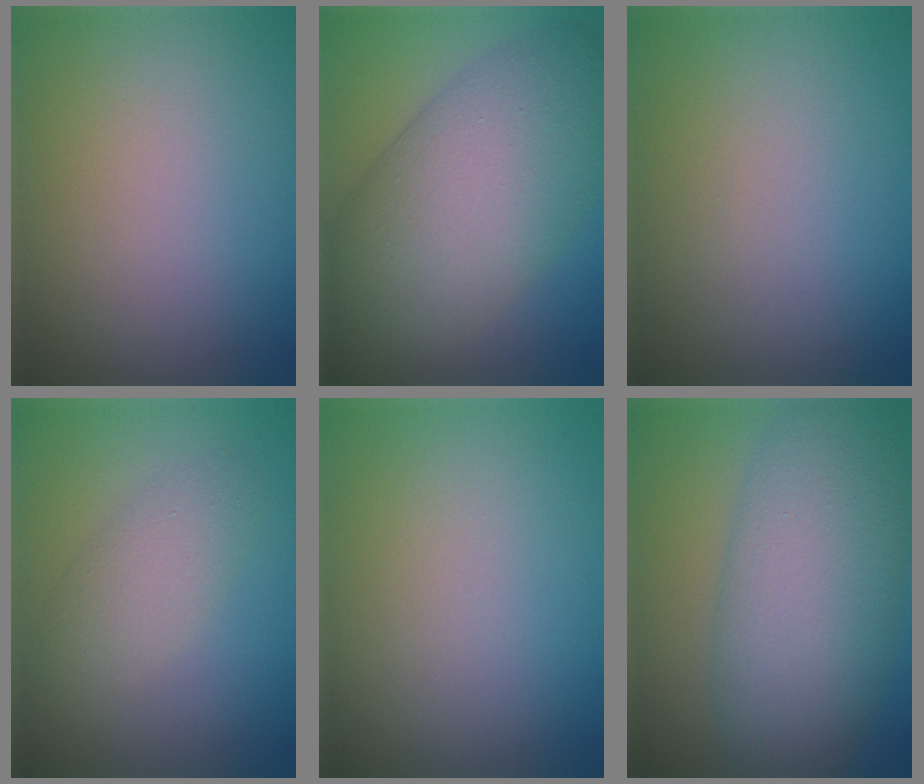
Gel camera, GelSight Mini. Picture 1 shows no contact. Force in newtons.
{"total": 11.9, "press": 11.9, "slide": 0.3}
{"total": 0.0}
{"total": 2.8, "press": 2.8, "slide": 0.2}
{"total": 0.0}
{"total": 9.4, "press": 9.4, "slide": 0.2}